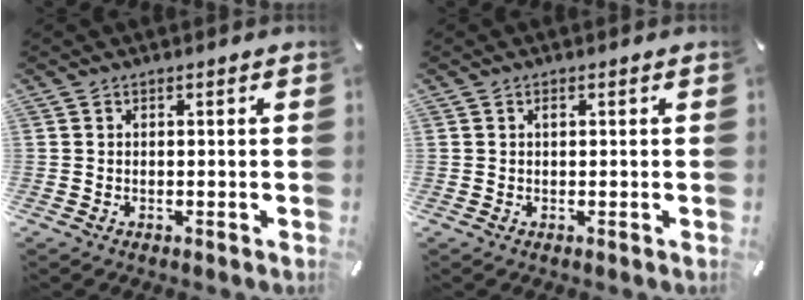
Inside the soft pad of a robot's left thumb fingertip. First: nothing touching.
{"total": 0.6, "force": [0.2, 0.3, 0.5], "torque": [-0.011, 0.001, 0.003]}